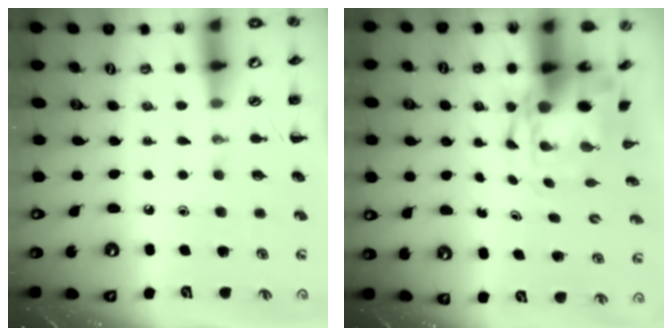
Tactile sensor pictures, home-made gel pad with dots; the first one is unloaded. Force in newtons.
{"total": 4.4, "press": 4.2, "slide": 1.1}